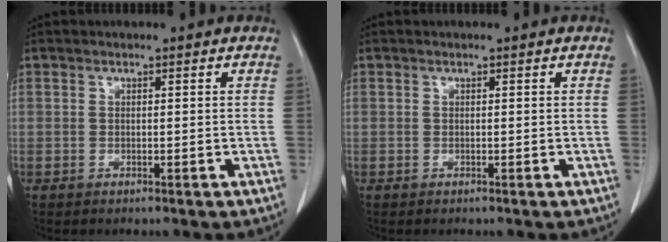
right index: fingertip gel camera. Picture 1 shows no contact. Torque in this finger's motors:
{"motor_torque": [0.00, 0.00, 0.00, 0.00]}